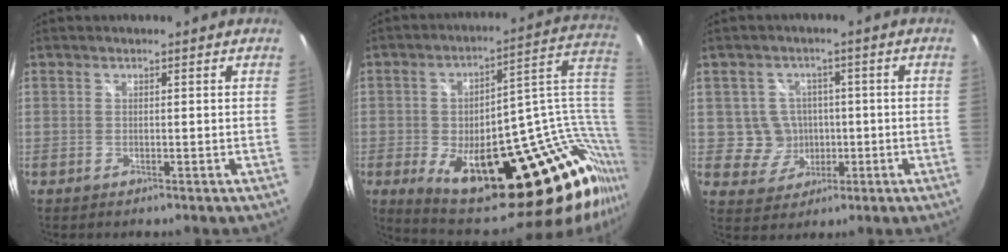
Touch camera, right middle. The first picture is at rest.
{"total": 30.8, "force": [-5.1, 13.2, 27.4], "torque": [-0.388, -0.006, -0.036]}
{"total": 5.9, "force": [-0.5, 5.8, 0.9], "torque": [-0.029, 0.016, 0.006]}